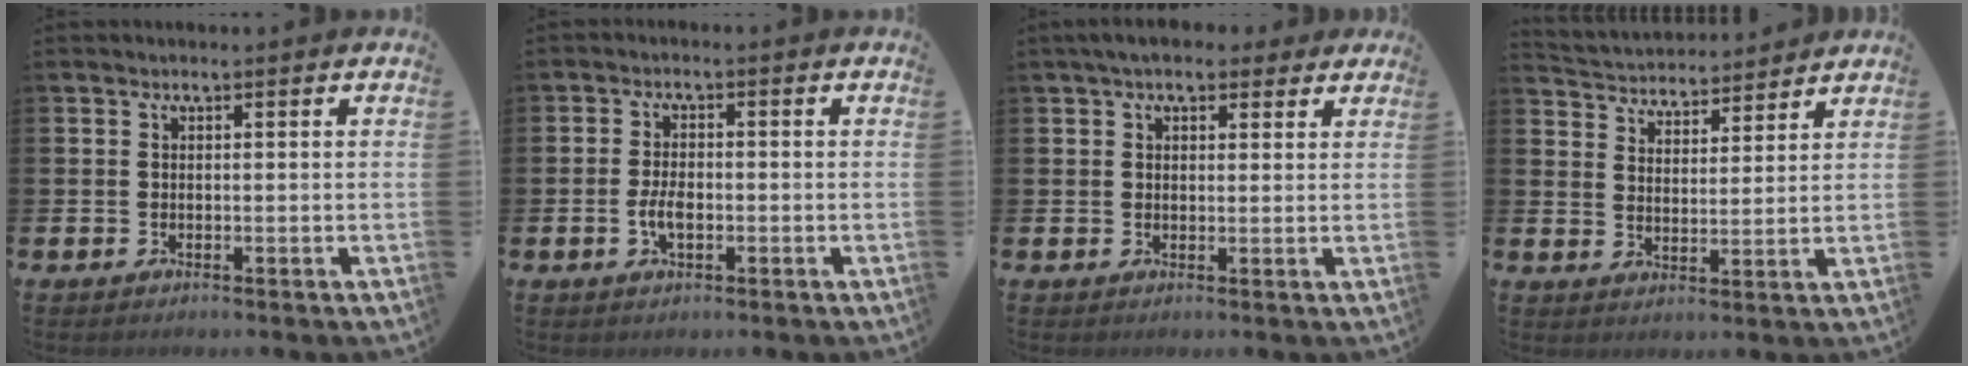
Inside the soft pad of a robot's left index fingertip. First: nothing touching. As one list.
[{"total": 3.2, "force": [-0.7, 1.5, 2.7], "torque": [-0.043, 0.000, -0.013]}, {"total": 4.6, "force": [3.9, 1.9, 1.7], "torque": [-0.035, -0.004, 0.070]}, {"total": 4.3, "force": [4.2, 1.0, -0.4], "torque": [-0.012, -0.031, 0.072]}]